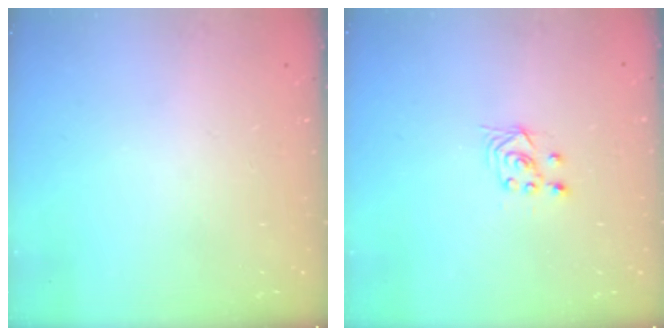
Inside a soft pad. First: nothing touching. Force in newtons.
{"total": 2.9, "press": 2.5, "slide": 1.4}